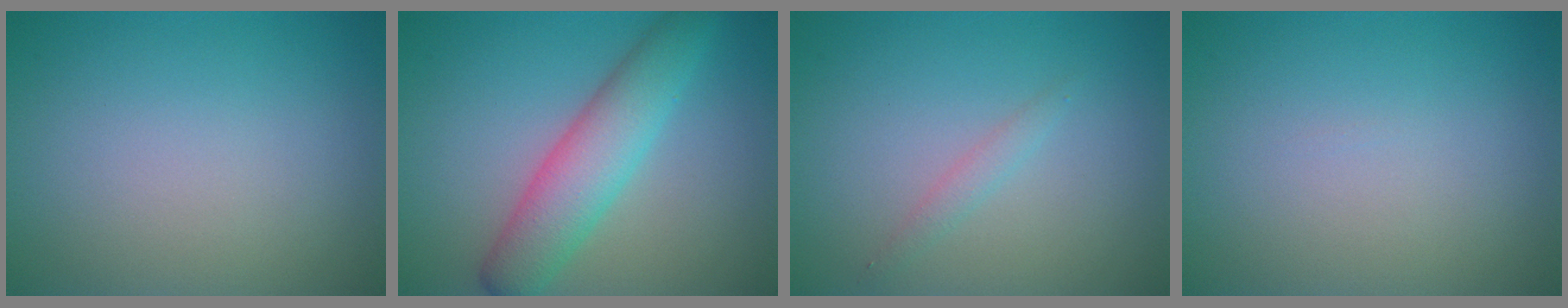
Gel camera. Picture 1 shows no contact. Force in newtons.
{"total": 5.4, "press": 5.4, "slide": 0.3}
{"total": 1.0, "press": 1.0, "slide": 0.0}
{"total": 0.0}